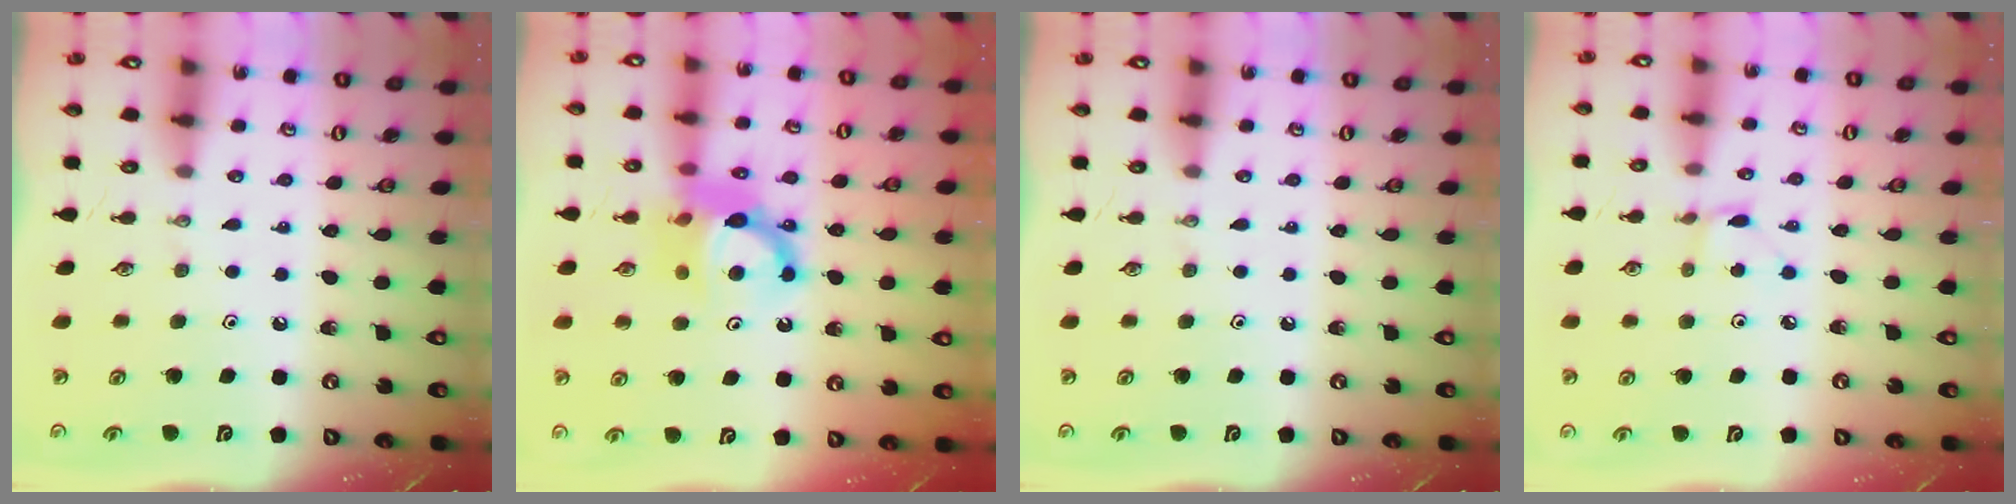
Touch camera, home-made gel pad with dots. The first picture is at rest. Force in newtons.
{"total": 11.4, "press": 11.3, "slide": 1.5}
{"total": 0.0}
{"total": 2.4, "press": 2.3, "slide": 0.3}